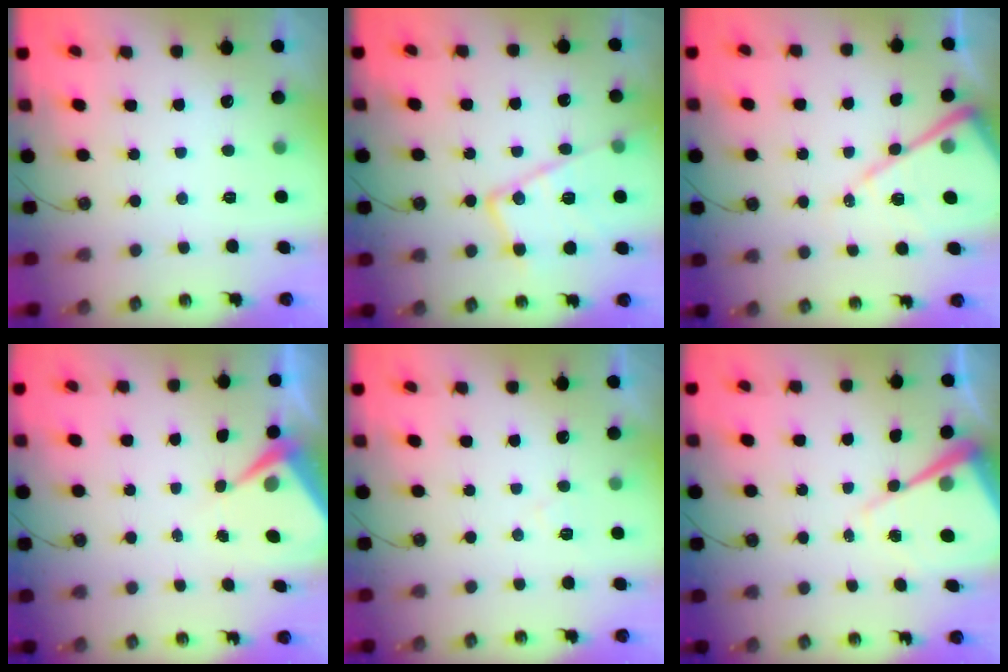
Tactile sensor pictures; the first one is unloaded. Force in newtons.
{"total": 16.9, "press": 16.9, "slide": 1.4}
{"total": 15.4, "press": 15.3, "slide": 1.5}
{"total": 5.4, "press": 5.3, "slide": 0.6}
{"total": 5.4, "press": 5.4, "slide": 0.8}
{"total": 10.3, "press": 10.3, "slide": 0.9}